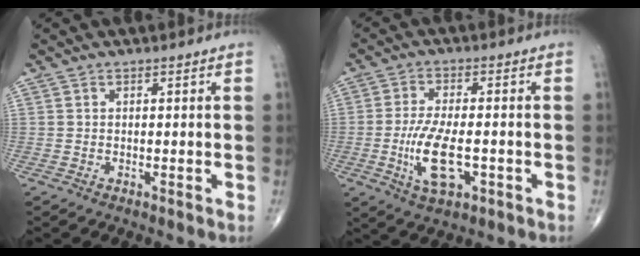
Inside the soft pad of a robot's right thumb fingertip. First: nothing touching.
{"total": 9.9, "force": [-2.4, 4.1, 8.6], "torque": [-0.171, 0.000, -0.040]}